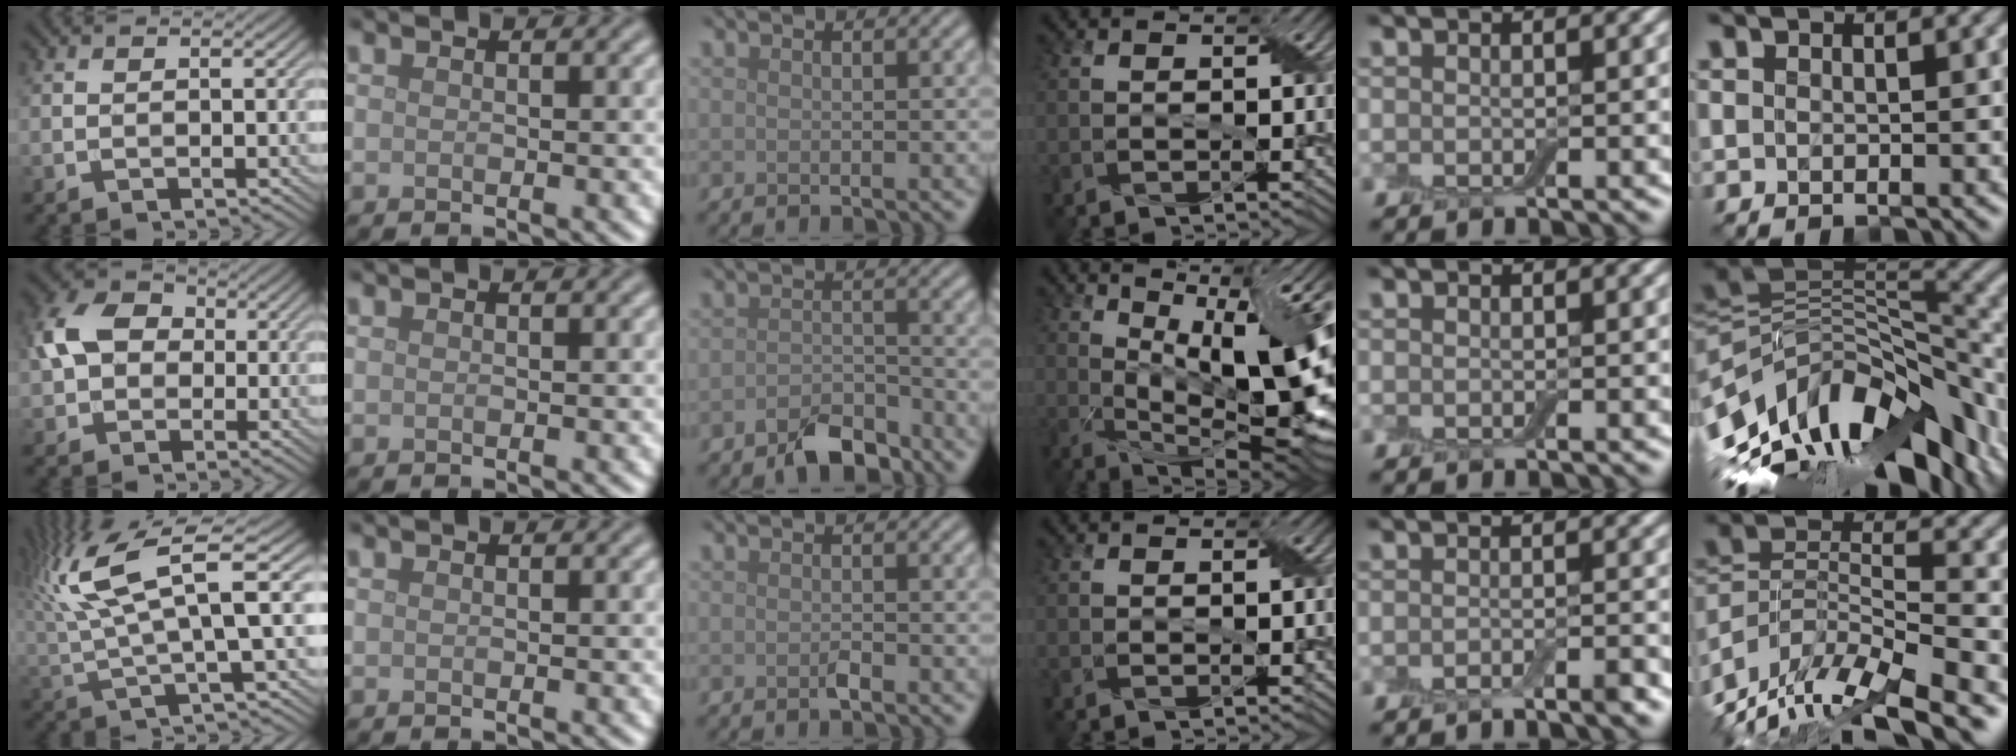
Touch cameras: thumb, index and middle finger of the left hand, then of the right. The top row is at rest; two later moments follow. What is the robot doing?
{"motion": "peel", "object": "aluminum foil"}